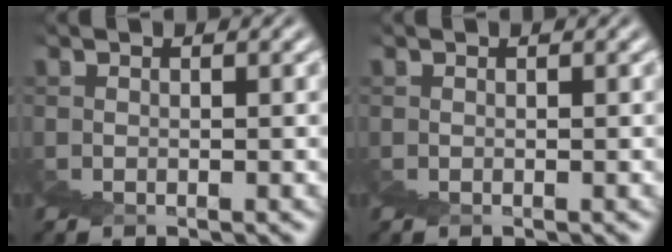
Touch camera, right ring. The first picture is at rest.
{"total": 0.0}